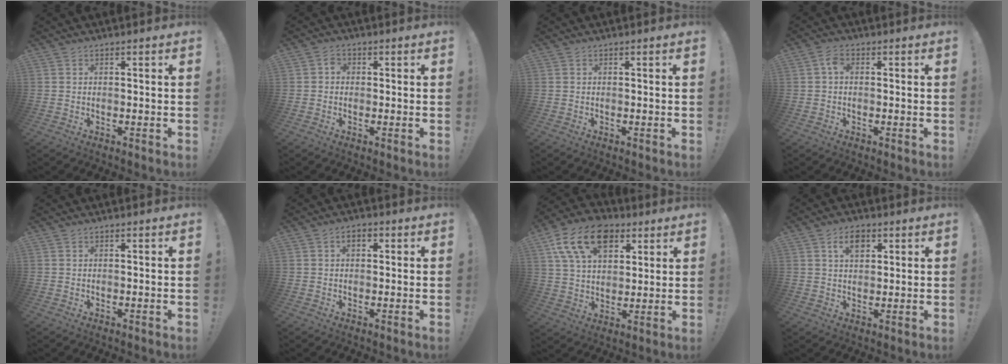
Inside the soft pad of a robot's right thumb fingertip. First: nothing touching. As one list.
[{"total": 2.2, "force": [-0.3, 1.9, 1.1], "torque": [-0.015, 0.007, -0.007]}, {"total": 0.0}, {"total": 2.9, "force": [0.3, 1.8, 2.2], "torque": [-0.039, 0.008, 0.004]}, {"total": 0.0}, {"total": 2.8, "force": [0.5, 1.8, 2.0], "torque": [-0.030, 0.005, 0.007]}, {"total": 17.2, "force": [8.2, 11.2, 10.3], "torque": [-0.170, -0.027, 0.153]}, {"total": 5.9, "force": [2.9, 3.8, 3.6], "torque": [-0.053, -0.001, 0.049]}]